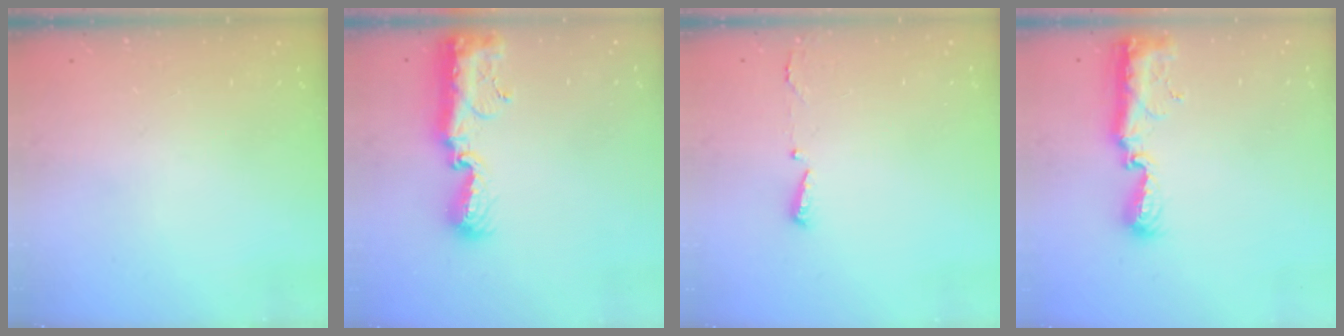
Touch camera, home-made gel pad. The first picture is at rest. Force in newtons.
{"total": 12.1, "press": 12.0, "slide": 0.9}
{"total": 2.9, "press": 2.8, "slide": 0.6}
{"total": 12.8, "press": 11.4, "slide": 5.9}